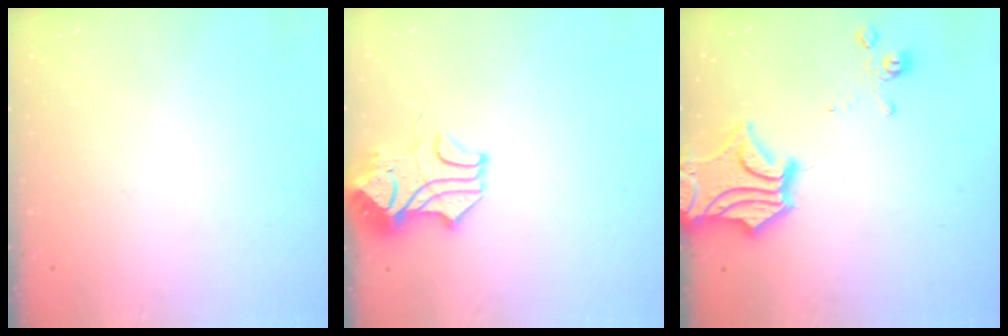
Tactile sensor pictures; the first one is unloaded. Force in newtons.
{"total": 2.5, "press": 2.2, "slide": 1.1}
{"total": 6.6, "press": 5.9, "slide": 3.0}